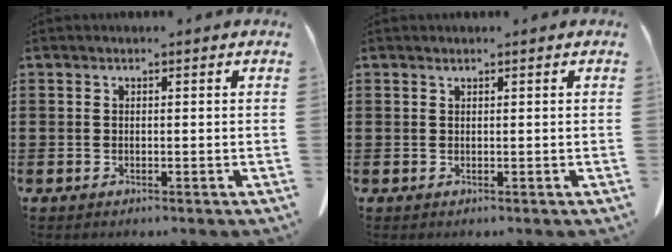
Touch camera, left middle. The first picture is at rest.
{"total": 0.5, "force": [0.4, -0.1, 0.3], "torque": [-0.007, -0.004, 0.011]}